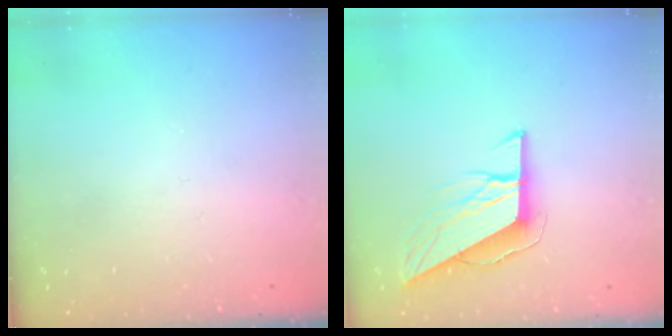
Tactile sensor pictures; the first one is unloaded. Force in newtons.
{"total": 9.3, "press": 9.3, "slide": 0.6}